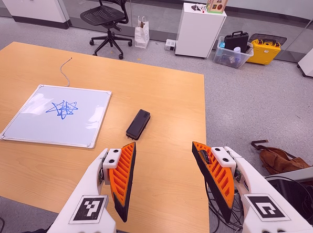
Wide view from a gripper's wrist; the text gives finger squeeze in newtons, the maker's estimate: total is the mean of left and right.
{"total": 0.0}